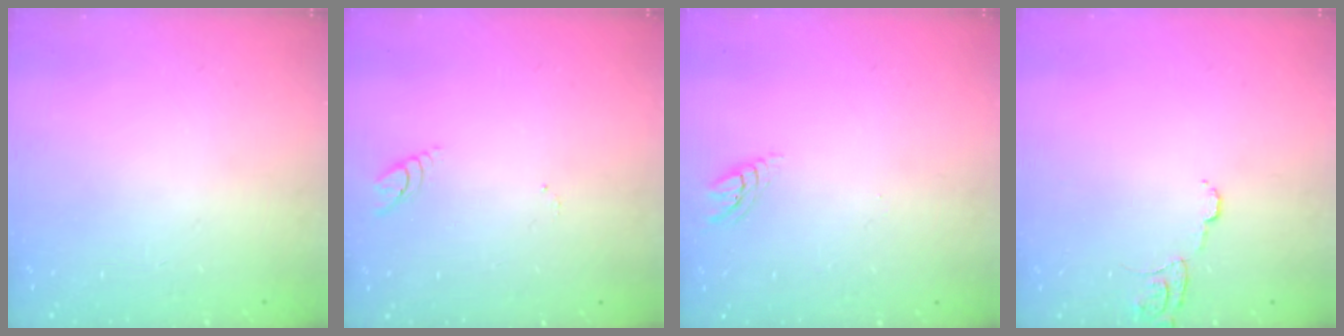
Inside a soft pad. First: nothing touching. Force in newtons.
{"total": 3.0, "press": 2.9, "slide": 0.4}
{"total": 4.3, "press": 4.3, "slide": 0.2}
{"total": 7.7, "press": 7.7, "slide": 0.4}